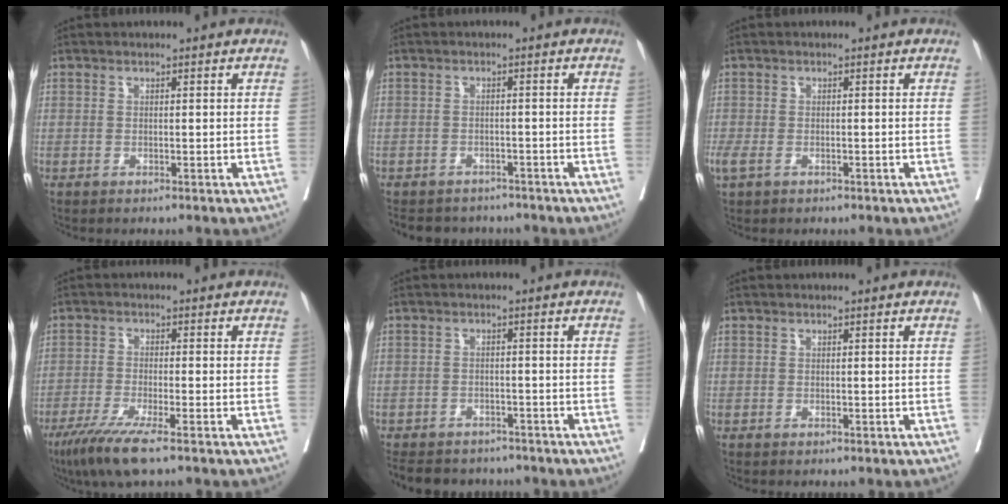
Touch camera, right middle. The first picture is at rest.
{"total": 7.7, "force": [-7.0, 3.1, 1.2], "torque": [-0.019, 0.001, -0.089]}
{"total": 2.1, "force": [-0.8, 1.2, 1.5], "torque": [-0.046, -0.006, -0.012]}
{"total": 7.0, "force": [-4.7, 0.1, 5.2], "torque": [-0.093, -0.019, -0.085]}
{"total": 10.7, "force": [-9.3, 4.4, 3.0], "torque": [-0.060, -0.001, -0.120]}
{"total": 0.0}